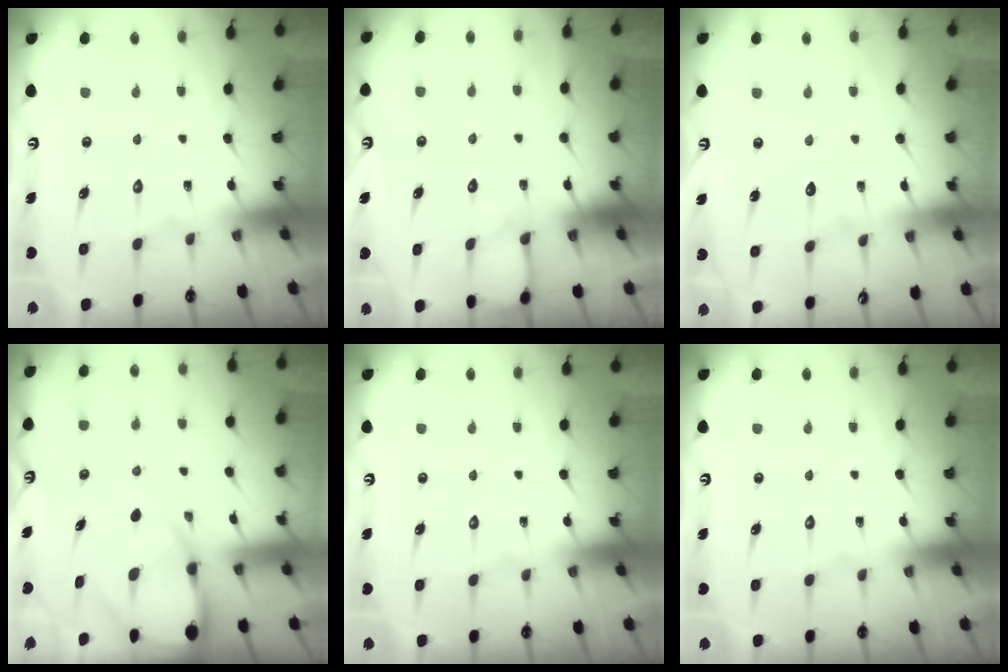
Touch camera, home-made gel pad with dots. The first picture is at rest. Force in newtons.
{"total": 4.6, "press": 4.5, "slide": 0.5}
{"total": 4.6, "press": 4.6, "slide": 0.1}
{"total": 5.2, "press": 5.1, "slide": 0.6}
{"total": 0.0}
{"total": 0.0}